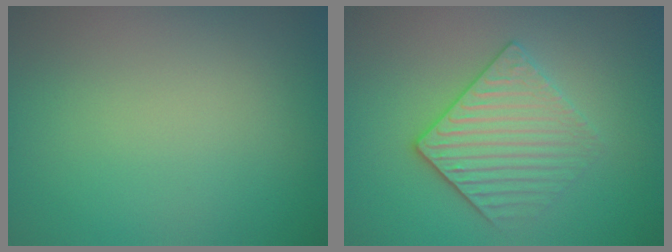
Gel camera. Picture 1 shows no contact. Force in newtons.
{"total": 3.4, "press": 3.2, "slide": 1.2}